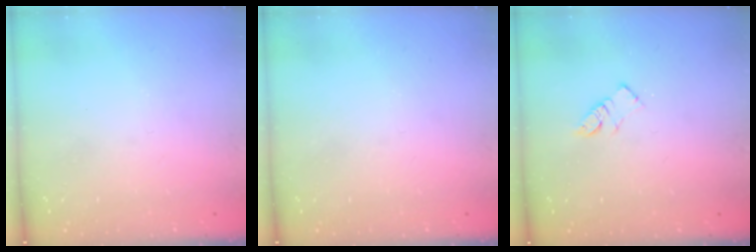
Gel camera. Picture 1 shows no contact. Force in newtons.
{"total": 0.0}
{"total": 5.8, "press": 5.8, "slide": 0.4}